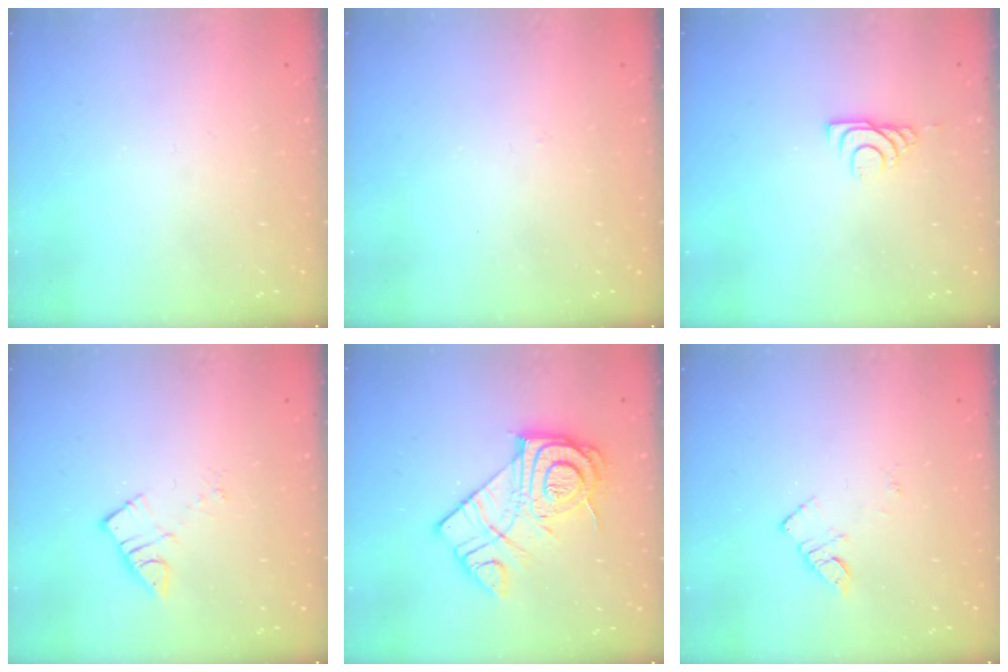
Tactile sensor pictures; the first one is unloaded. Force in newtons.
{"total": 2.7, "press": 2.7, "slide": 0.5}
{"total": 5.6, "press": 5.5, "slide": 0.8}
{"total": 5.2, "press": 5.2, "slide": 0.3}
{"total": 15.6, "press": 15.5, "slide": 0.9}
{"total": 4.4, "press": 4.4, "slide": 0.4}